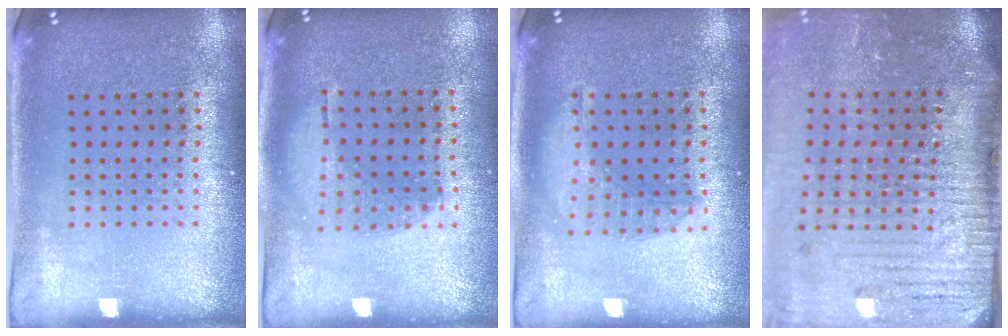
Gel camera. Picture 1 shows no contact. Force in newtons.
{"total": 1.1, "press": 0.9, "slide": 0.5}
{"total": 1.5, "press": 1.5, "slide": 0.5}
{"total": 5.0, "press": 4.1, "slide": 2.8}